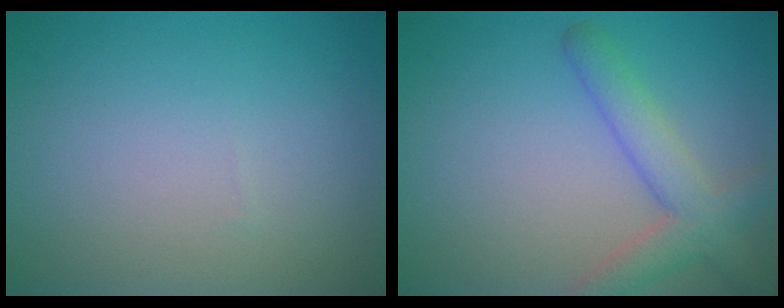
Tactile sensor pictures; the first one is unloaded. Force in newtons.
{"total": 4.1, "press": 4.1, "slide": 0.3}